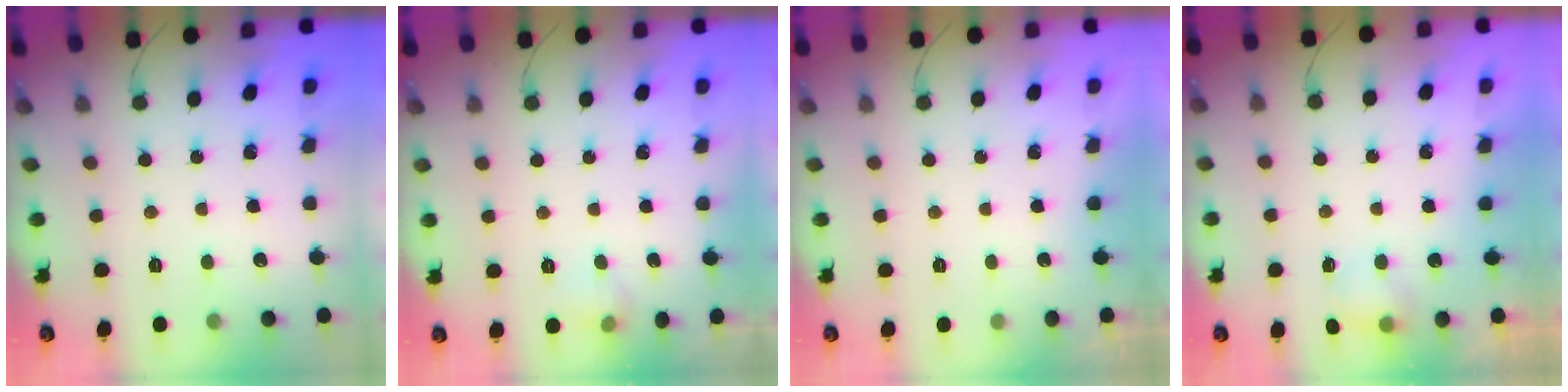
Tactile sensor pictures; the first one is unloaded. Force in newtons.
{"total": 6.3, "press": 4.8, "slide": 4.0}
{"total": 0.0}
{"total": 4.7, "press": 4.5, "slide": 1.3}